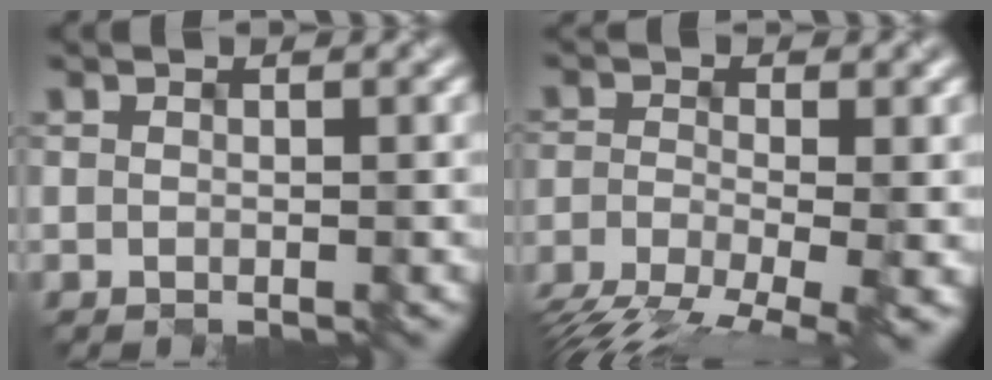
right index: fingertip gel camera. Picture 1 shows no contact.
{"total": 8.4, "force": [-5.8, 2.6, 5.5], "torque": [-0.109, -0.027, -0.103]}